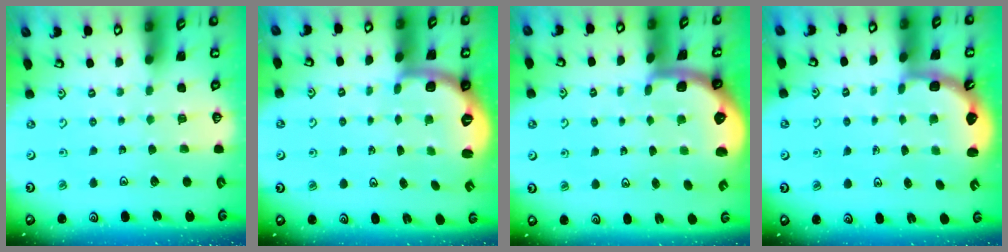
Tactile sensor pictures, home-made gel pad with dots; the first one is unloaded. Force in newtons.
{"total": 2.5, "press": 2.0, "slide": 1.6}
{"total": 2.4, "press": 2.3, "slide": 0.8}
{"total": 2.6, "press": 2.2, "slide": 1.3}